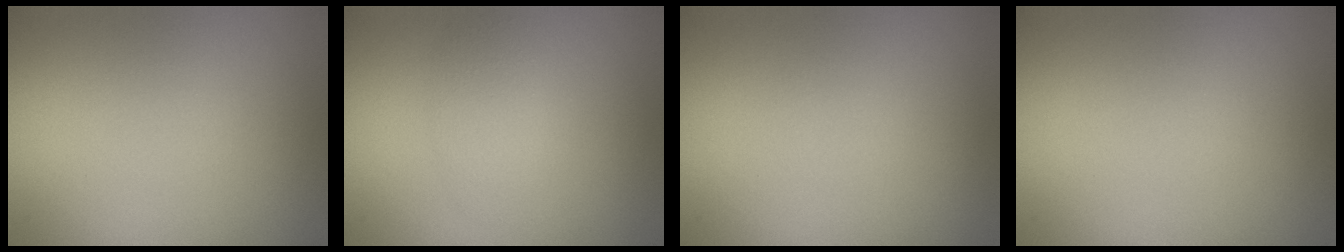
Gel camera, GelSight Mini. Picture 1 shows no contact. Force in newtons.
{"total": 1.8, "press": 1.8, "slide": 0.1}
{"total": 0.0}
{"total": 0.0}